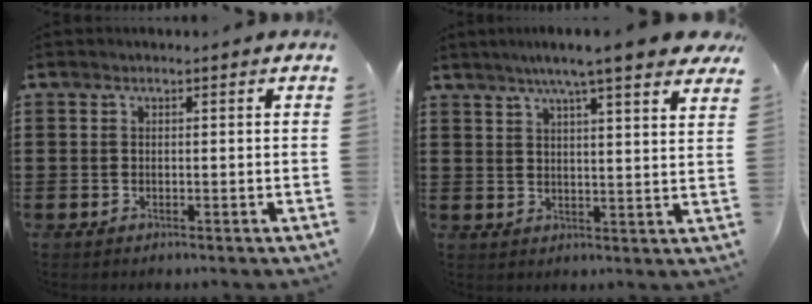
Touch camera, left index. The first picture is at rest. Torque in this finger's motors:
{"motor_torque": [2.14, 0.00, 0.61, 0.21]}